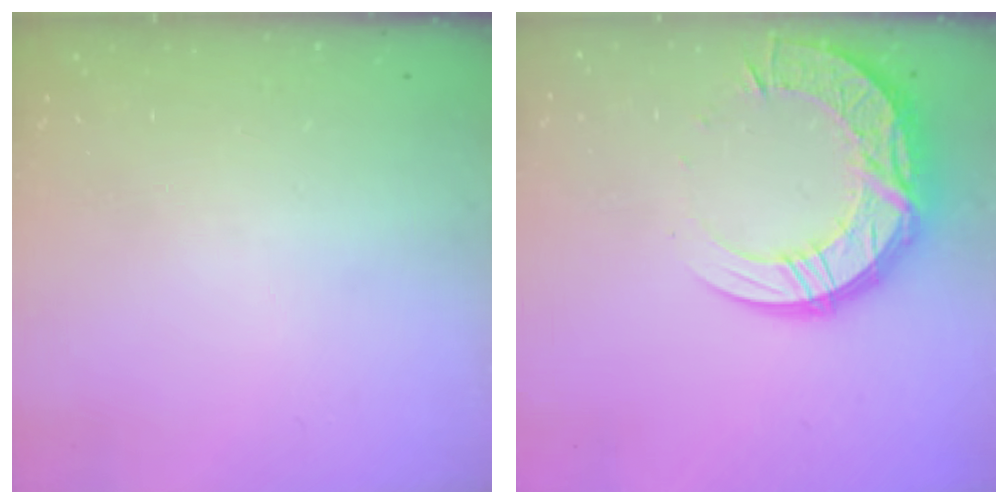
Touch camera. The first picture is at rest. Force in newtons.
{"total": 17.4, "press": 17.4, "slide": 1.3}